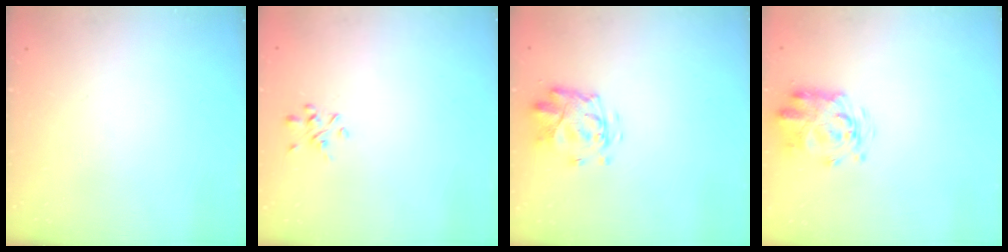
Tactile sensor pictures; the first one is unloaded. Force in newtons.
{"total": 1.8, "press": 1.6, "slide": 0.7}
{"total": 3.9, "press": 3.5, "slide": 1.8}
{"total": 3.2, "press": 3.1, "slide": 0.7}